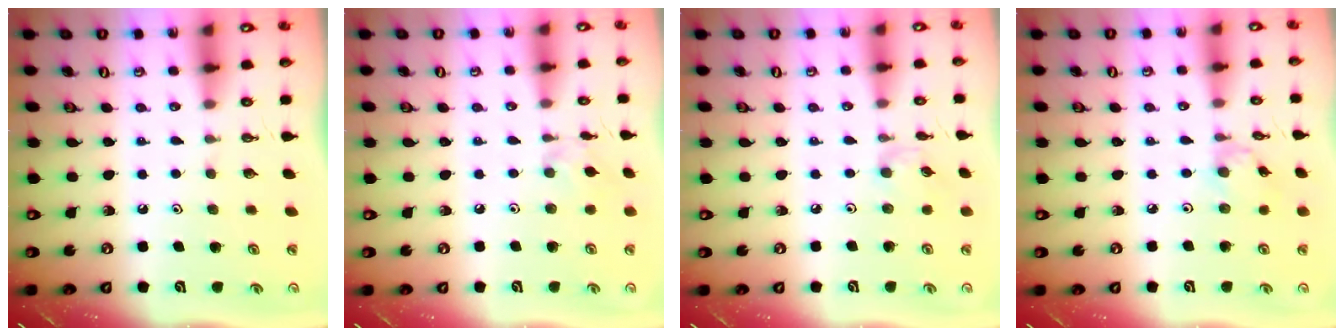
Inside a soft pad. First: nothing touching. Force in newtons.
{"total": 3.1, "press": 3.1, "slide": 0.5}
{"total": 1.5, "press": 1.5, "slide": 0.4}
{"total": 1.4, "press": 1.4, "slide": 0.1}